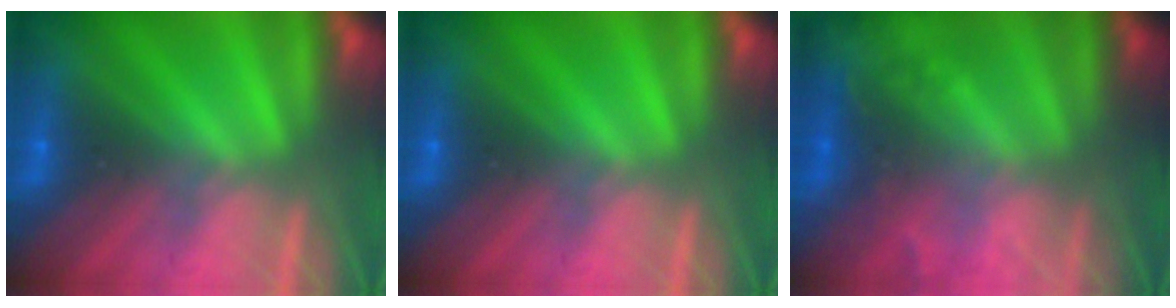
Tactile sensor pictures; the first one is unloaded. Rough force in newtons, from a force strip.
{"total": 0.0}
{"total": 2.2}